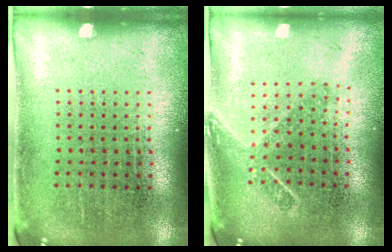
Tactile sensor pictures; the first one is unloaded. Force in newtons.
{"total": 1.8, "press": 1.3, "slide": 1.2}